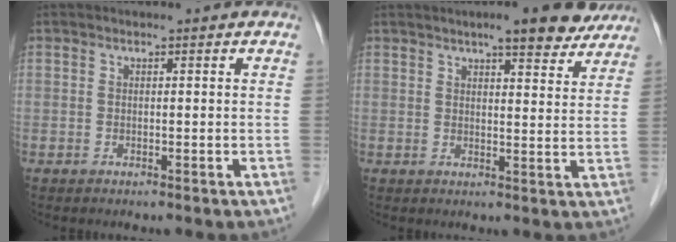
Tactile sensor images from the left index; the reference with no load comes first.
{"total": 8.7, "force": [7.1, 1.8, 4.6], "torque": [-0.052, 0.006, 0.082]}